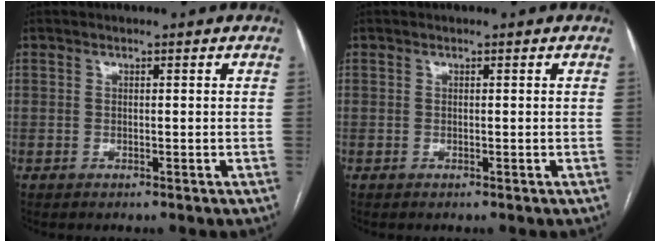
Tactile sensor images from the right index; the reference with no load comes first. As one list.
[{"total": 0.0}]